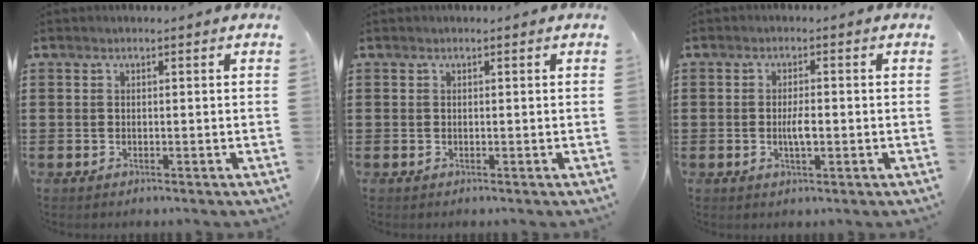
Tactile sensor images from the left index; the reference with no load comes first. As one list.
[{"total": 0.0}, {"total": 2.9, "force": [-0.3, 0.7, 2.8], "torque": [-0.050, -0.001, -0.005]}]